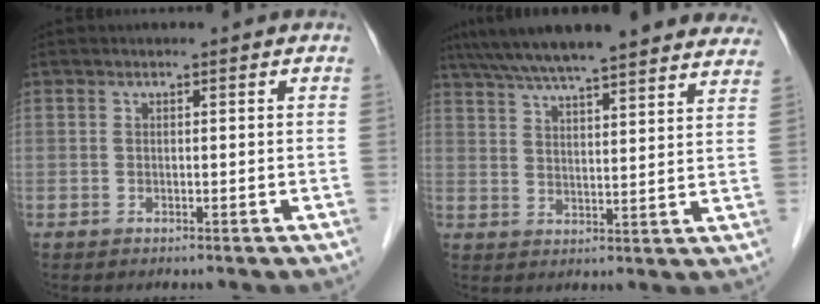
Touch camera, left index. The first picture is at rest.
{"total": 26.0, "force": [22.7, 3.5, 12.1], "torque": [-0.200, 0.012, 0.295]}